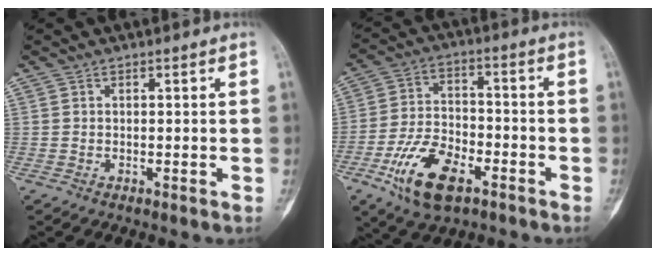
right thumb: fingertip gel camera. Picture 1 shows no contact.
{"total": 13.0, "force": [-6.5, 6.6, 9.1], "torque": [-0.161, 0.022, -0.116]}